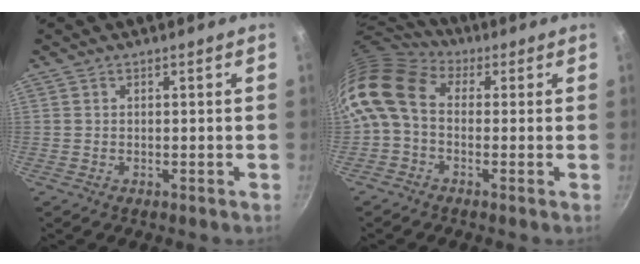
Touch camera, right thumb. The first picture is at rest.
{"total": 11.1, "force": [0.5, 8.0, 7.7], "torque": [-0.149, 0.026, -0.013]}